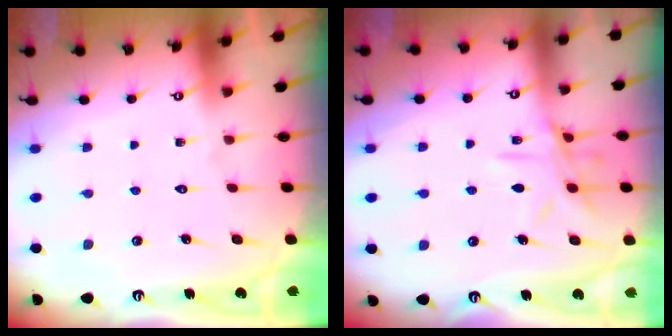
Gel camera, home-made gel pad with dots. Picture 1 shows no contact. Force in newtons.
{"total": 10.1, "press": 10.1, "slide": 0.8}